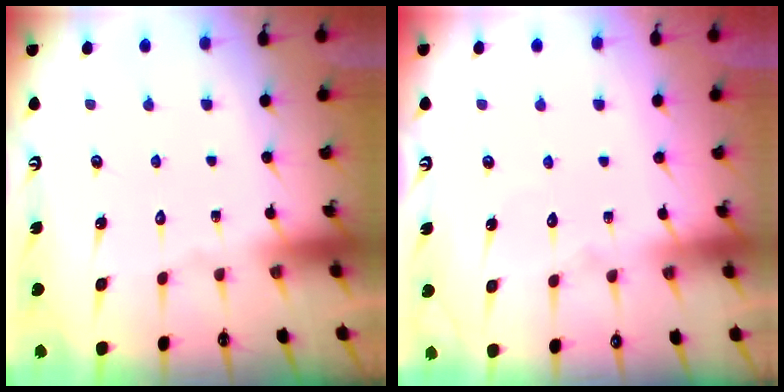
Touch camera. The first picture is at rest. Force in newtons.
{"total": 3.0, "press": 3.0, "slide": 0.3}